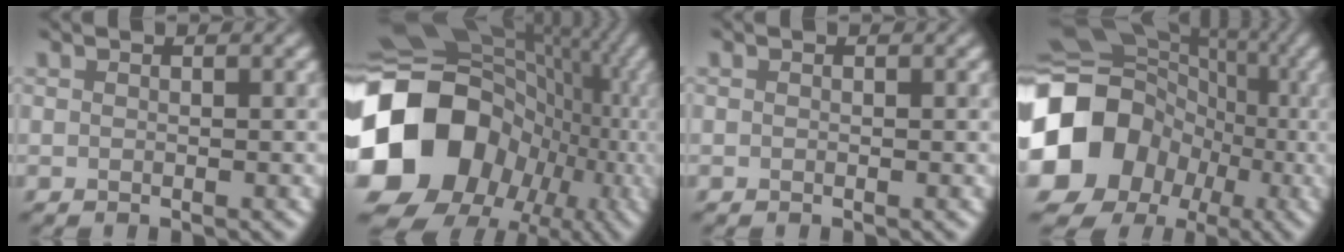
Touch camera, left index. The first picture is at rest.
{"total": 21.3, "force": [-3.2, 18.3, 10.4], "torque": [-0.232, -0.018, -0.067]}
{"total": 0.0}
{"total": 16.9, "force": [-3.2, 14.8, 7.5], "torque": [-0.172, -0.006, -0.100]}